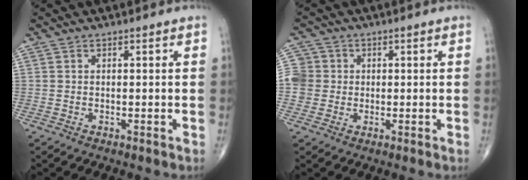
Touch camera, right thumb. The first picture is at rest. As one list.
[{"total": 6.3, "force": [0.2, 6.2, 1.1], "torque": [-0.001, 0.013, 0.000]}]